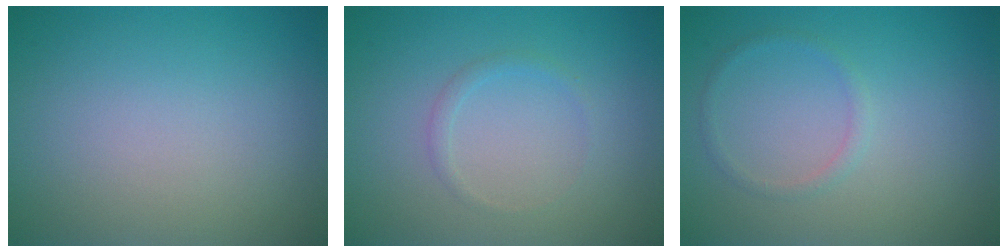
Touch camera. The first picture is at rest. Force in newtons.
{"total": 0.9, "press": 0.9, "slide": 0.0}
{"total": 1.0, "press": 0.9, "slide": 0.2}